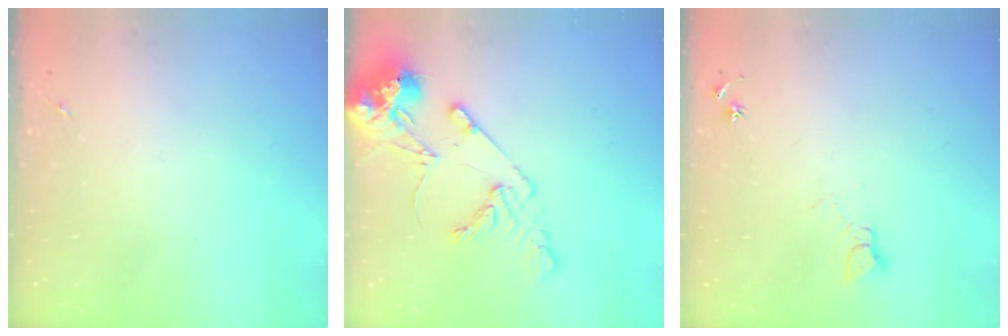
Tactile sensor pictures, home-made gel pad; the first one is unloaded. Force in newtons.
{"total": 13.7, "press": 13.5, "slide": 2.3}
{"total": 4.9, "press": 4.9, "slide": 0.5}